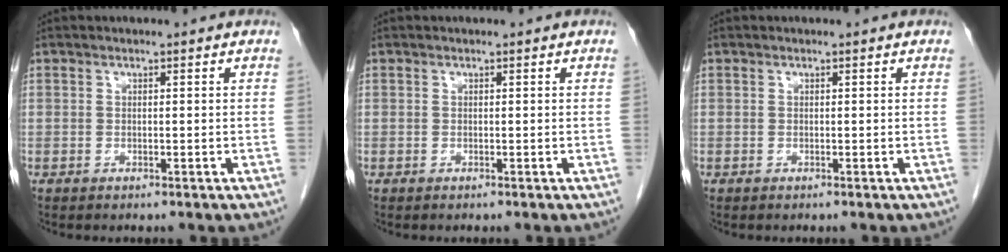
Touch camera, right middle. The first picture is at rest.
{"total": 0.0}
{"total": 0.0}